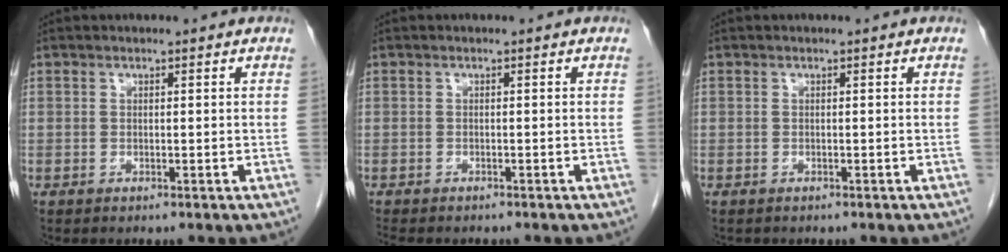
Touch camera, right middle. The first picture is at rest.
{"total": 5.0, "force": [-4.3, 1.6, 2.0], "torque": [-0.031, -0.008, -0.061]}
{"total": 0.6, "force": [-0.5, 0.3, 0.1], "torque": [-0.010, 0.001, -0.009]}